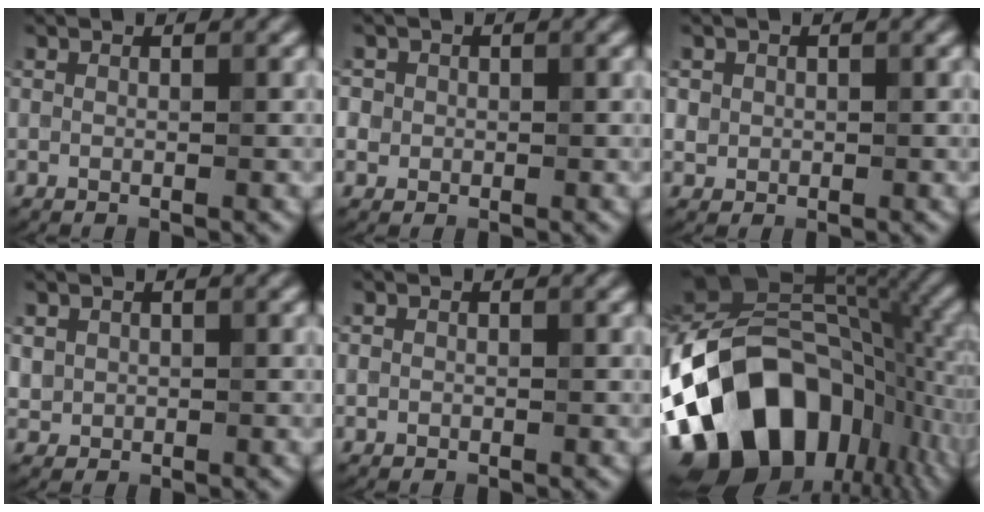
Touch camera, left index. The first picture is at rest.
{"total": 2.2, "force": [0.5, 2.1, 0.6], "torque": [0.002, 0.008, 0.005]}
{"total": 1.1, "force": [0.1, 1.1, 0.1], "torque": [0.008, -0.005, 0.004]}
{"total": 1.2, "force": [0.3, 1.1, 0.2], "torque": [0.000, -0.005, 0.009]}
{"total": 0.6, "force": [-0.1, 0.6, 0.0], "torque": [0.004, -0.004, -0.003]}
{"total": 18.0, "force": [-7.2, 11.3, 12.1], "torque": [-0.206, 0.009, -0.133]}